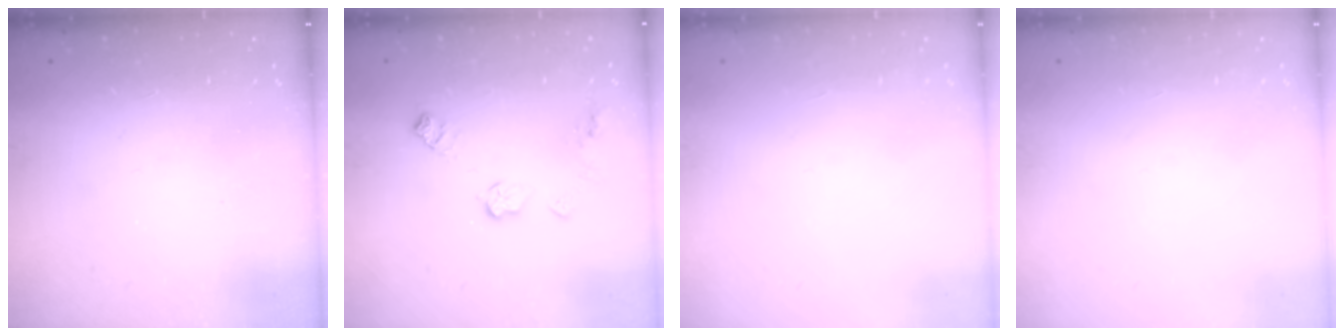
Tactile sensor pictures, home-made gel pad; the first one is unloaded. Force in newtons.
{"total": 8.7, "press": 8.7, "slide": 0.2}
{"total": 0.0}
{"total": 0.0}